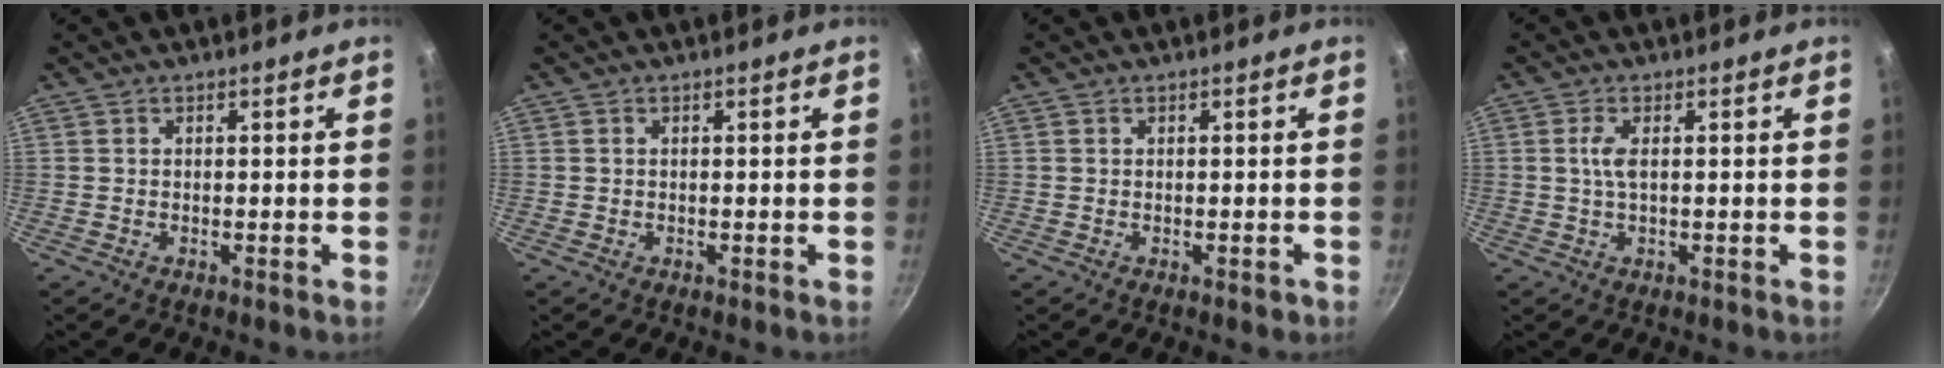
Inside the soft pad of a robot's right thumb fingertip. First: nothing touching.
{"total": 0.0}
{"total": 1.0, "force": [-0.2, 0.7, 0.7], "torque": [-0.004, 0.003, -0.002]}
{"total": 2.7, "force": [0.3, 0.8, 2.6], "torque": [-0.062, 0.003, 0.008]}